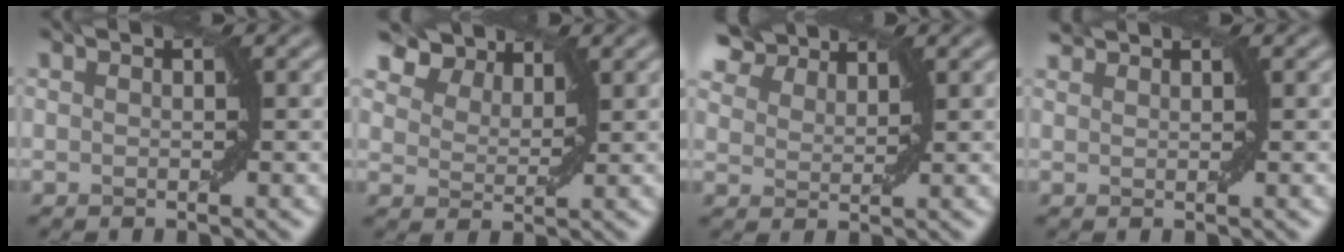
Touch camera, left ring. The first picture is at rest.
{"total": 4.8, "force": [4.0, 2.0, 1.7], "torque": [-0.047, 0.002, 0.074]}
{"total": 5.3, "force": [4.7, 1.8, 1.6], "torque": [-0.050, 0.005, 0.084]}
{"total": 1.2, "force": [1.1, -0.1, 0.1], "torque": [-0.006, 0.006, 0.023]}